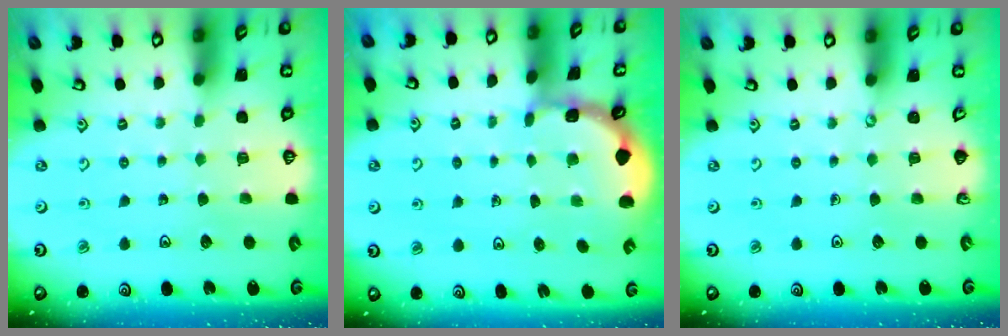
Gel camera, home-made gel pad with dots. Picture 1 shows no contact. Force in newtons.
{"total": 1.3, "press": 1.3, "slide": 0.3}
{"total": 0.0}